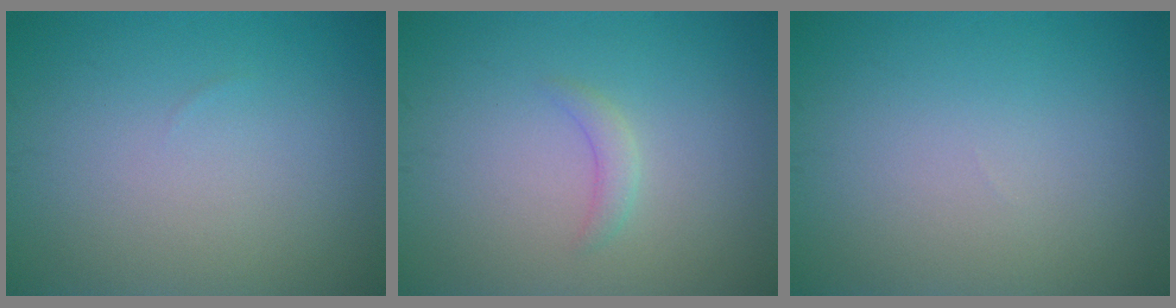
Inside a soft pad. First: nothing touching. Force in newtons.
{"total": 1.2, "press": 1.2, "slide": 0.0}
{"total": 0.0}